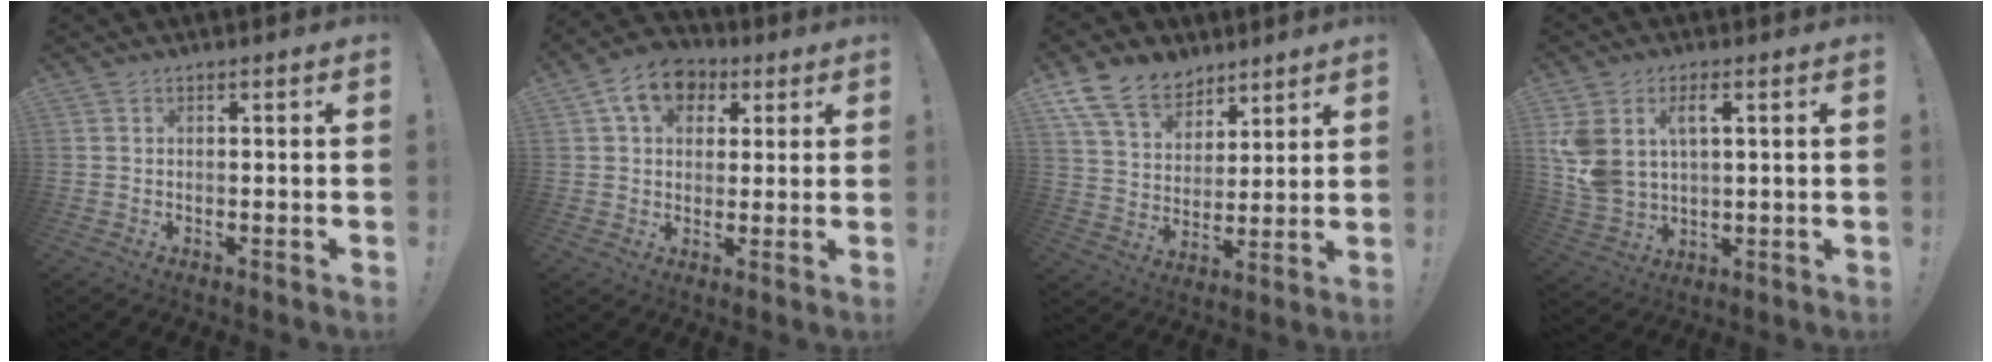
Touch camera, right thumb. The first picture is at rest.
{"total": 10.9, "force": [4.5, 8.2, 5.6], "torque": [-0.085, -0.006, 0.085]}
{"total": 13.8, "force": [9.6, 8.8, 4.4], "torque": [-0.087, -0.062, 0.186]}
{"total": 9.6, "force": [3.9, 6.1, 6.2], "torque": [-0.127, -0.014, 0.073]}